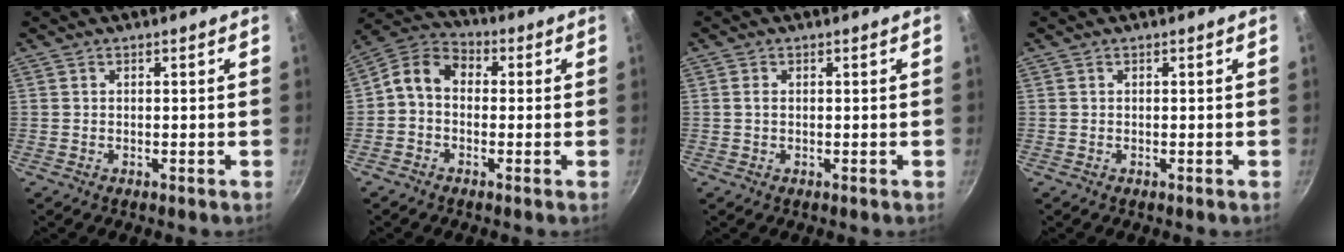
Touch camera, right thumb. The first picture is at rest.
{"total": 7.6, "force": [-0.3, 5.9, 4.8], "torque": [-0.079, 0.030, -0.030]}
{"total": 1.0, "force": [0.2, 0.7, 0.7], "torque": [-0.013, 0.002, 0.002]}
{"total": 0.0}